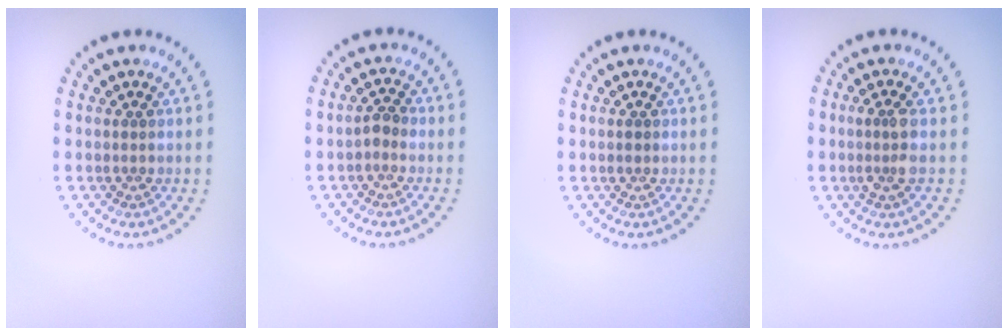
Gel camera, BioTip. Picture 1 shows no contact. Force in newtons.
{"total": 1.1, "press": 1.0, "slide": 0.4}
{"total": 0.7, "press": 0.7, "slide": 0.1}
{"total": 1.8, "press": 1.6, "slide": 0.9}